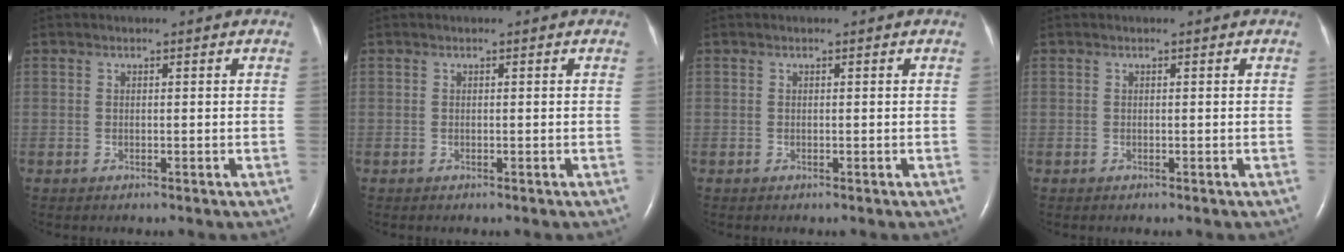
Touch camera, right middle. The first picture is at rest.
{"total": 0.0}
{"total": 0.0}
{"total": 0.0}